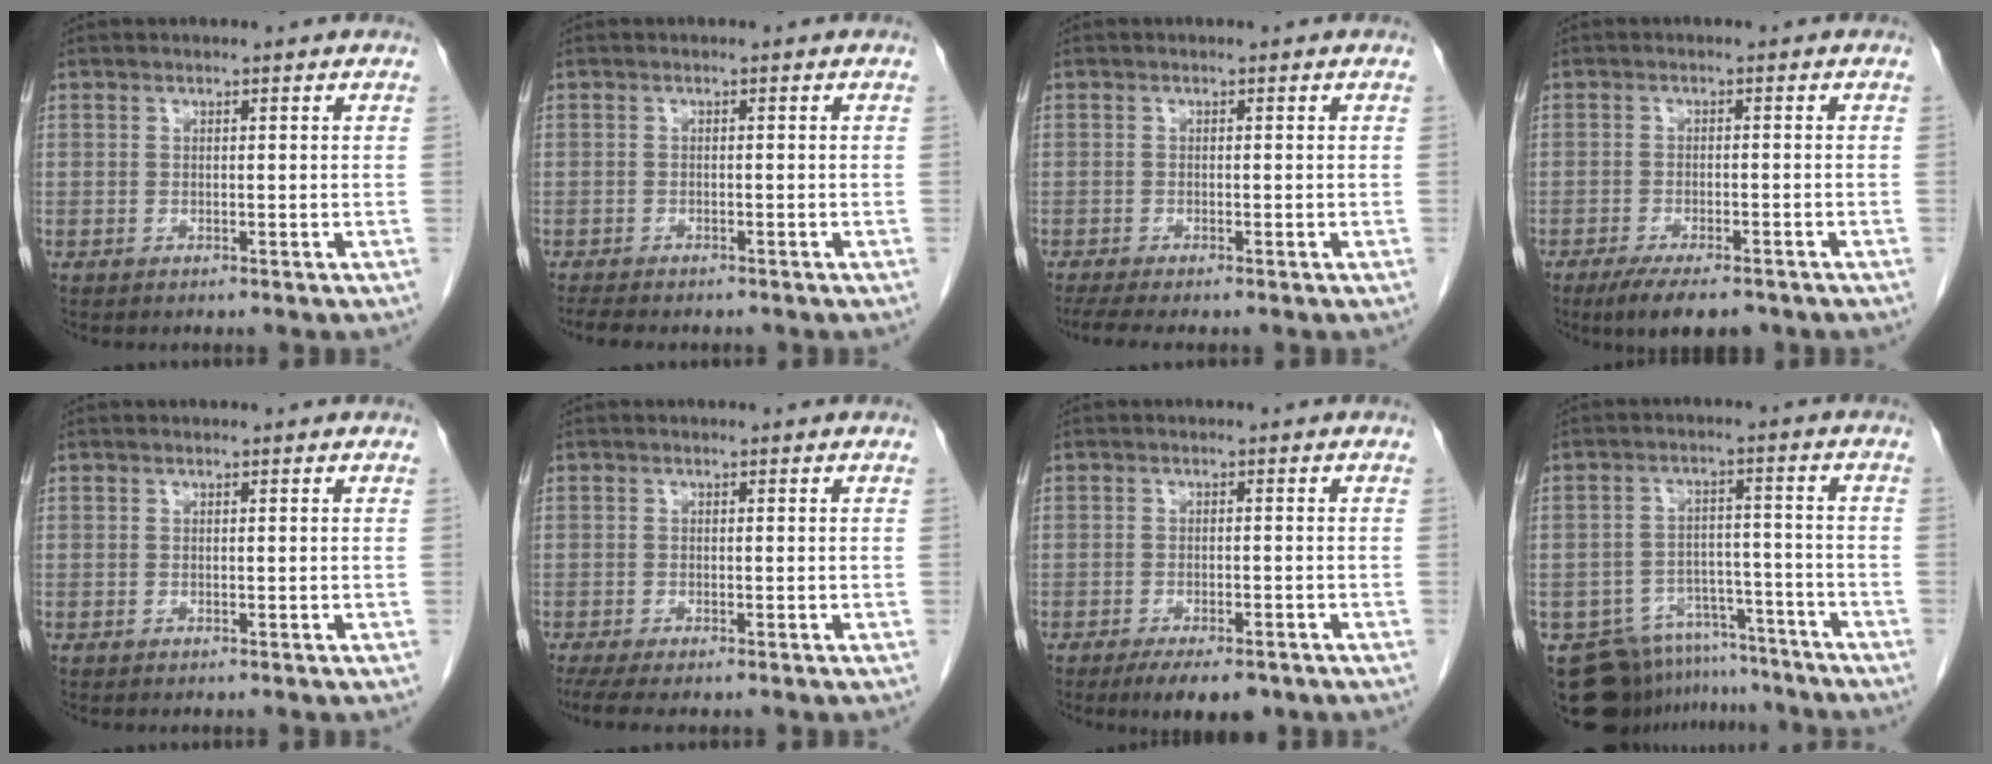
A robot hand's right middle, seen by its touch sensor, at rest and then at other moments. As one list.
[{"total": 4.5, "force": [-3.8, 1.3, 2.0], "torque": [-0.035, -0.010, -0.052]}, {"total": 3.7, "force": [-3.0, 0.2, 2.1], "torque": [-0.035, -0.009, -0.050]}, {"total": 7.5, "force": [-5.7, 2.0, 4.4], "torque": [-0.067, -0.012, -0.087]}, {"total": 0.0}, {"total": 4.2, "force": [-3.2, 0.7, 2.6], "torque": [-0.046, -0.012, -0.054]}, {"total": 6.3, "force": [-4.6, 2.0, 3.8], "torque": [-0.053, -0.008, -0.068]}, {"total": 14.1, "force": [-12.5, 6.1, 2.2], "torque": [-0.038, 0.033, -0.172]}]